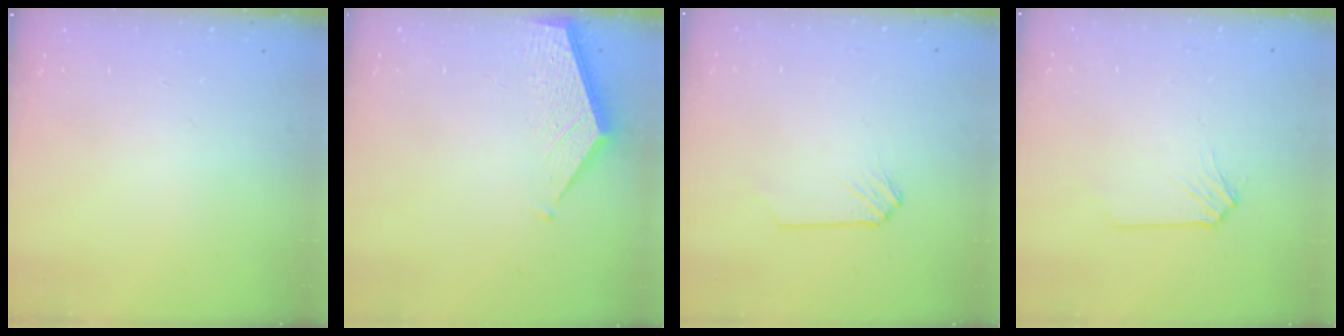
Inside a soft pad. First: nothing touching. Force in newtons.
{"total": 3.4, "press": 3.4, "slide": 0.3}
{"total": 0.0}
{"total": 0.6, "press": 0.6, "slide": 0.1}